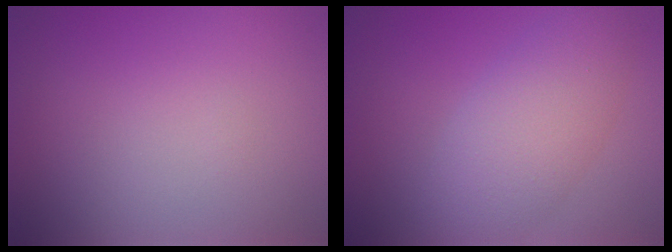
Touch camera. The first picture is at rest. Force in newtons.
{"total": 4.8, "press": 4.8, "slide": 0.2}